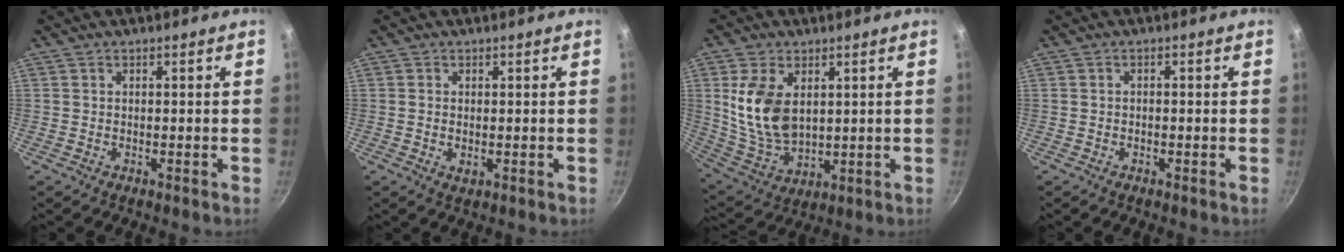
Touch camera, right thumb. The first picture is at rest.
{"total": 1.6, "force": [0.0, 1.0, 1.3], "torque": [-0.023, -0.003, 0.000]}
{"total": 13.0, "force": [3.0, 7.9, 9.8], "torque": [-0.181, -0.028, 0.074]}
{"total": 0.6, "force": [-0.4, 0.2, 0.3], "torque": [-0.009, 0.006, -0.006]}